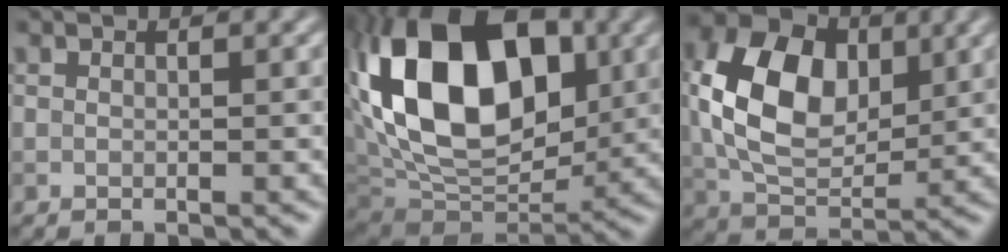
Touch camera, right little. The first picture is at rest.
{"total": 17.3, "force": [4.4, 10.8, 12.8], "torque": [-0.238, 0.033, 0.065]}
{"total": 10.1, "force": [1.5, 6.7, 7.5], "torque": [-0.152, 0.007, 0.022]}